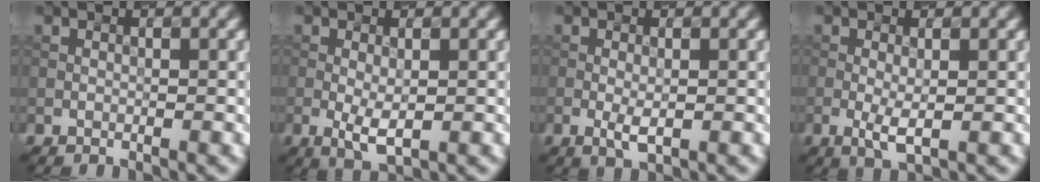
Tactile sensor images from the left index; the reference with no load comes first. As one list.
[{"total": 2.7, "force": [-0.4, 0.9, 2.5], "torque": [-0.050, -0.009, -0.004]}, {"total": 1.9, "force": [-0.4, 0.6, 1.8], "torque": [-0.035, -0.005, -0.007]}, {"total": 2.2, "force": [-0.3, 0.5, 2.1], "torque": [-0.044, -0.006, -0.005]}]